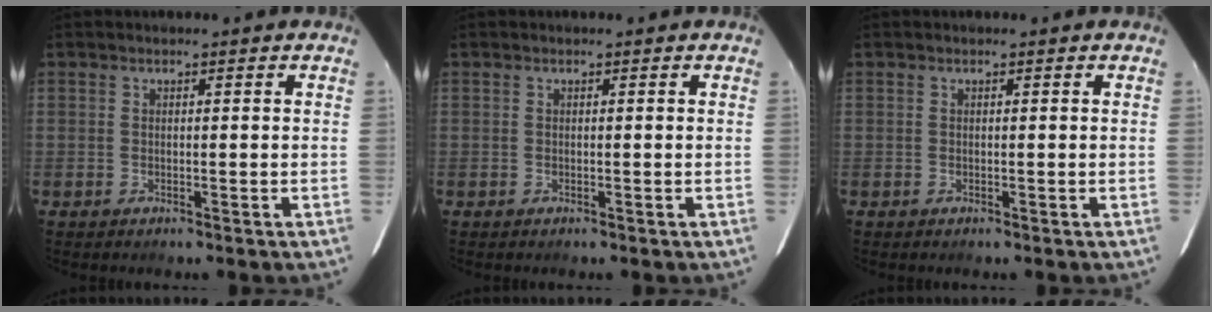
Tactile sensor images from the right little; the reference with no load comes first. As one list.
[{"total": 0.0}, {"total": 0.0}]